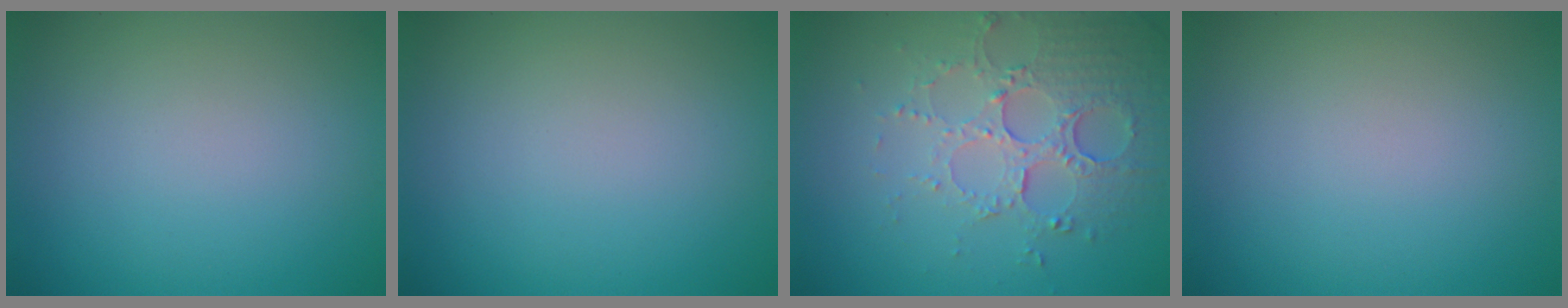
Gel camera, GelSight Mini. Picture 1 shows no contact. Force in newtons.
{"total": 0.0}
{"total": 5.3, "press": 3.8, "slide": 3.7}
{"total": 0.0}